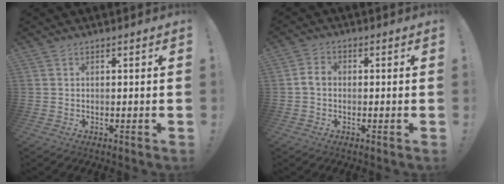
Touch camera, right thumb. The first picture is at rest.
{"total": 3.8, "force": [-0.8, 2.6, 2.6], "torque": [-0.053, 0.012, -0.015]}